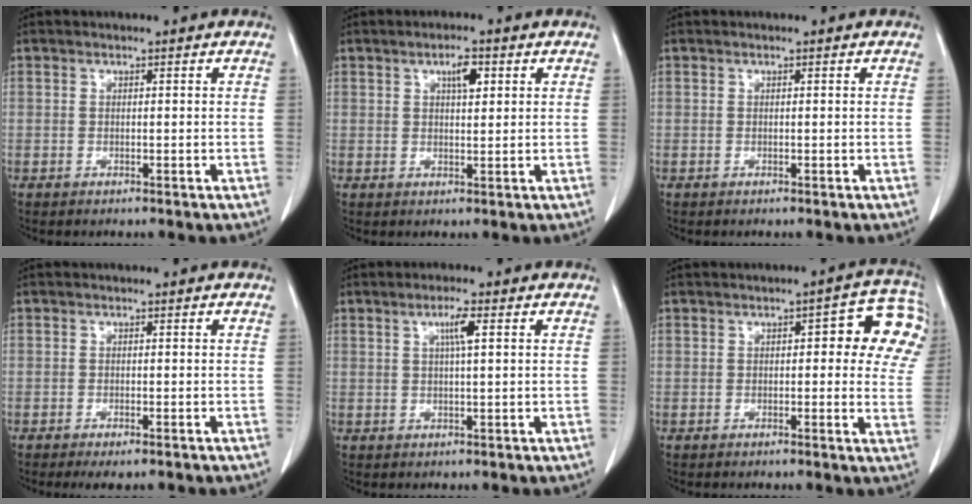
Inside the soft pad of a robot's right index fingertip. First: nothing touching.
{"total": 3.3, "force": [1.4, 1.0, 2.8], "torque": [-0.045, 0.002, 0.024]}
{"total": 0.0}
{"total": 3.4, "force": [-2.6, 0.9, 2.0], "torque": [-0.022, -0.007, -0.032]}
{"total": 3.1, "force": [1.0, 0.0, 2.9], "torque": [-0.052, 0.002, 0.018]}
{"total": 9.7, "force": [3.0, 3.7, 8.4], "torque": [-0.072, 0.027, 0.026]}